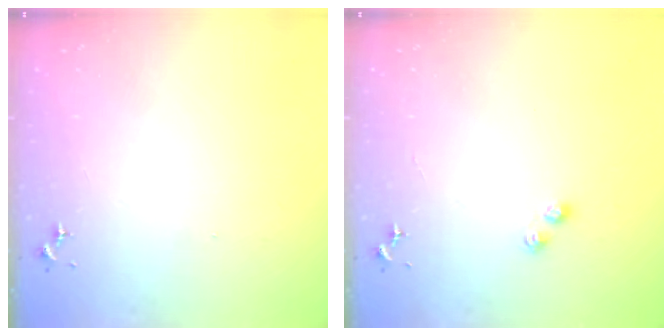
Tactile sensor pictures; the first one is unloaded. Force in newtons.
{"total": 2.8, "press": 2.8, "slide": 0.3}